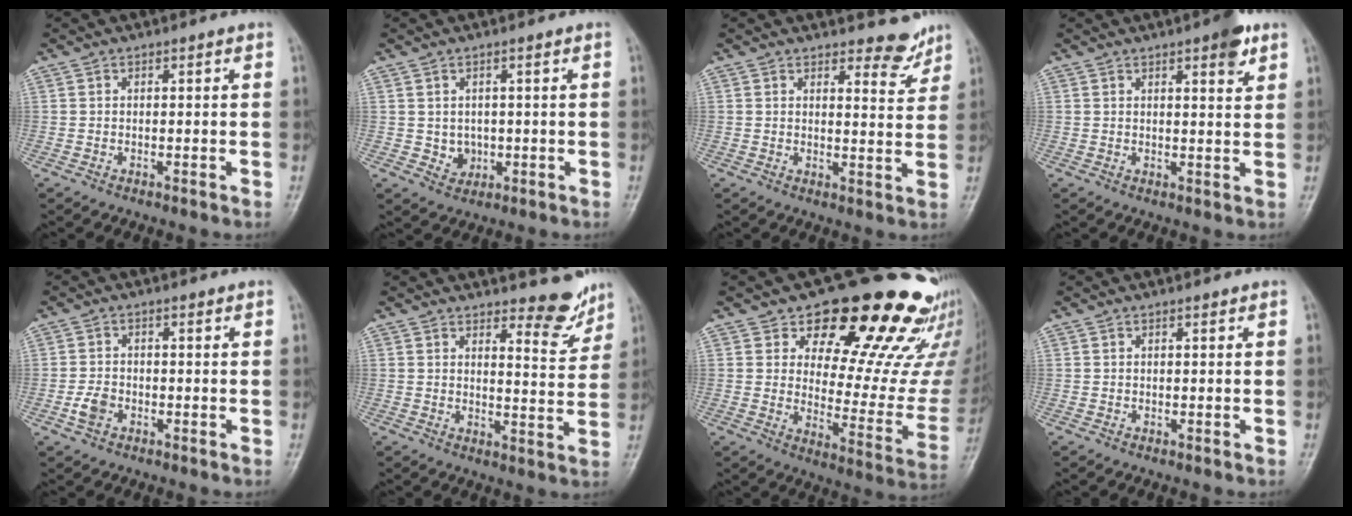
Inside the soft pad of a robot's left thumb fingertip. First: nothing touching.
{"total": 2.9, "force": [0.2, 2.6, 1.4], "torque": [-0.011, -0.003, 0.012]}
{"total": 4.7, "force": [4.2, 1.9, 1.2], "torque": [0.006, -0.040, 0.052]}
{"total": 4.8, "force": [2.9, 1.4, 3.6], "torque": [-0.039, -0.014, 0.036]}
{"total": 3.2, "force": [-1.1, 2.2, 2.0], "torque": [-0.038, 0.005, -0.022]}
{"total": 6.5, "force": [5.5, 2.1, 2.7], "torque": [-0.013, -0.052, 0.077]}
{"total": 25.5, "force": [19.5, 9.4, 13.5], "torque": [-0.124, -0.124, 0.247]}
{"total": 0.0}